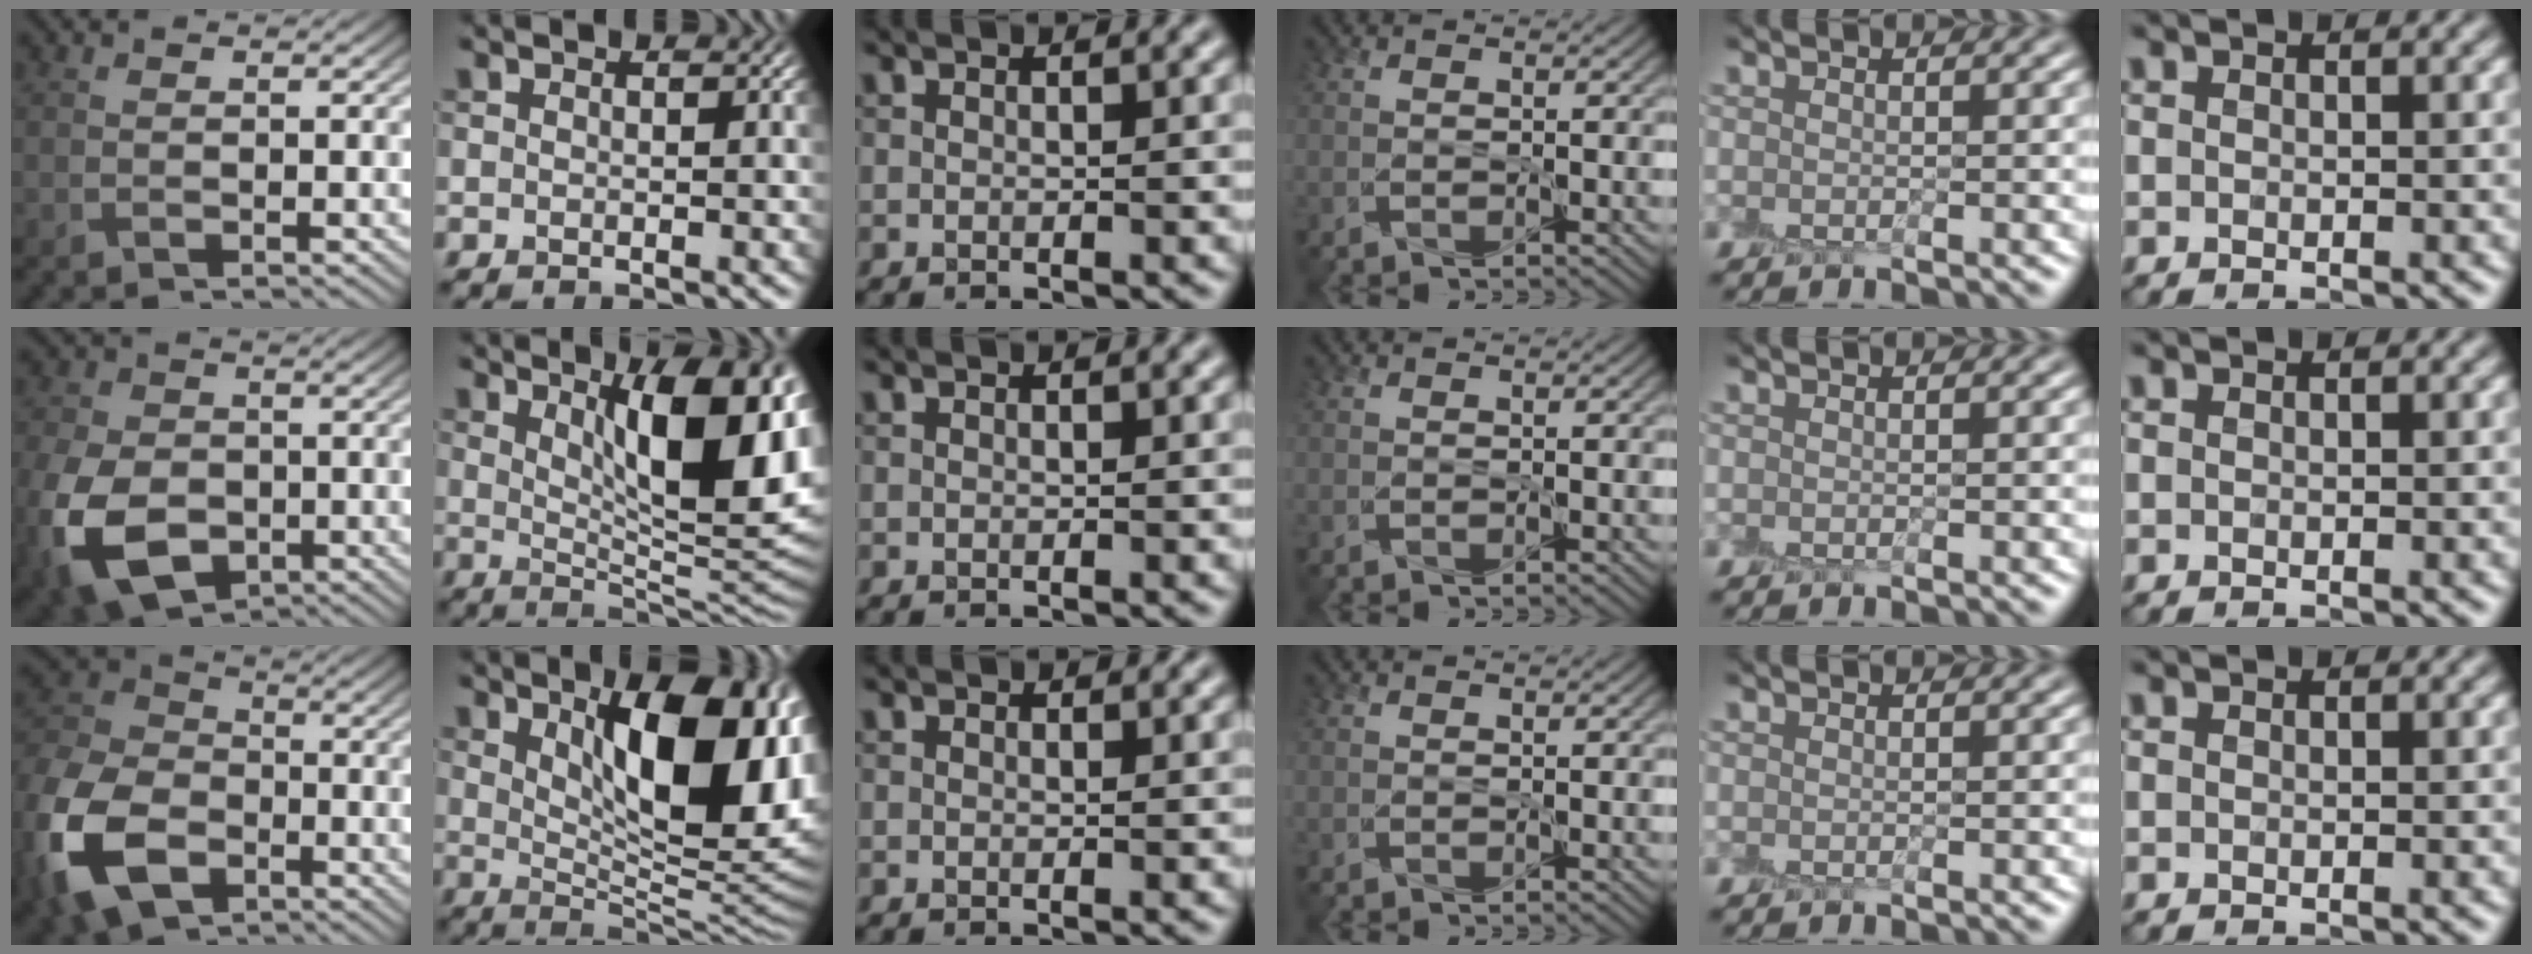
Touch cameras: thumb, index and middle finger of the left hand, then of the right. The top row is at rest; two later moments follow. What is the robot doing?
{"motion": "peel", "object": "postage stamp"}